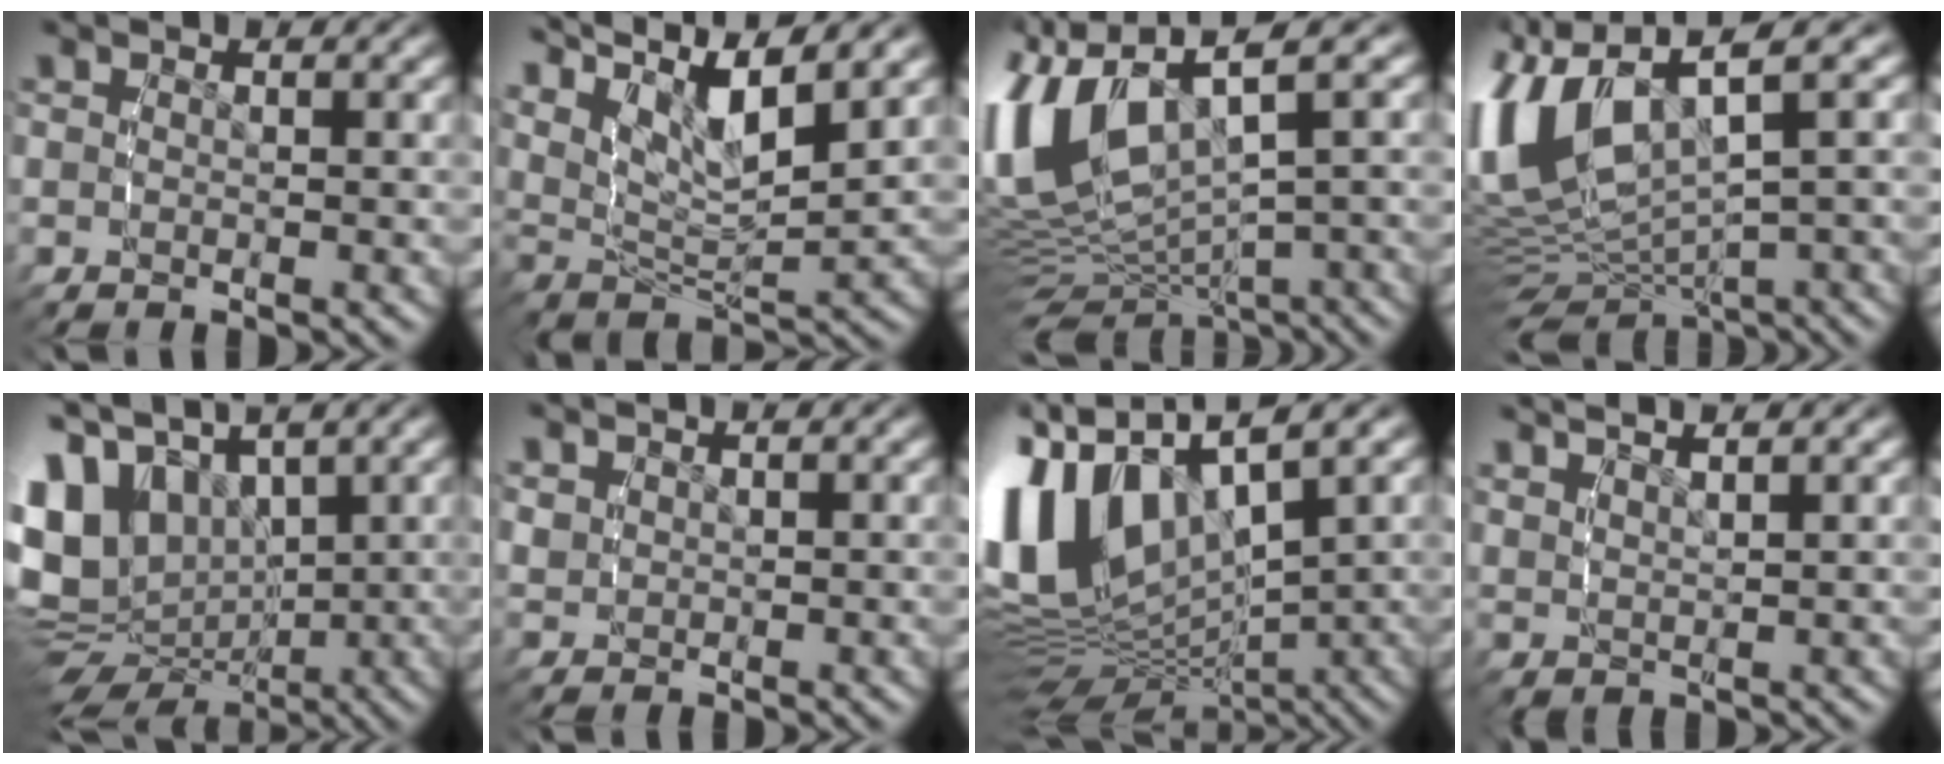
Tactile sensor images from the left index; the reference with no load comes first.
{"total": 10.9, "force": [6.2, 5.3, 7.1], "torque": [-0.126, 0.008, 0.098]}
{"total": 12.2, "force": [-0.4, 8.3, 8.9], "torque": [-0.194, -0.038, 0.015]}
{"total": 10.9, "force": [0.1, 7.3, 8.0], "torque": [-0.182, -0.032, 0.022]}
{"total": 13.7, "force": [-0.3, 11.2, 7.8], "torque": [-0.191, -0.052, 0.017]}
{"total": 1.1, "force": [0.8, 0.7, 0.3], "torque": [-0.008, -0.001, 0.026]}
{"total": 14.0, "force": [0.5, 10.1, 9.7], "torque": [-0.210, -0.026, 0.018]}
{"total": 3.4, "force": [3.0, 0.5, 1.5], "torque": [-0.026, 0.002, 0.061]}